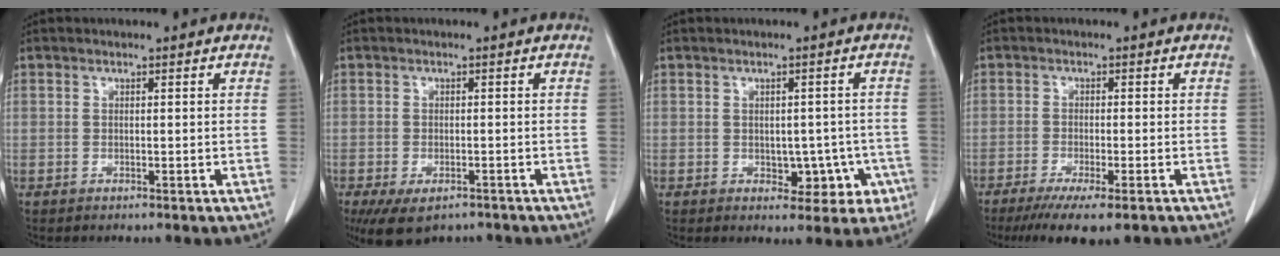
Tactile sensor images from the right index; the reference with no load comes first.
{"total": 8.4, "force": [-5.9, 3.7, 4.7], "torque": [-0.082, -0.010, -0.090]}
{"total": 5.8, "force": [-1.6, 4.2, 3.6], "torque": [-0.023, 0.015, -0.008]}
{"total": 8.8, "force": [-6.4, 1.2, 5.9], "torque": [-0.085, -0.019, -0.097]}